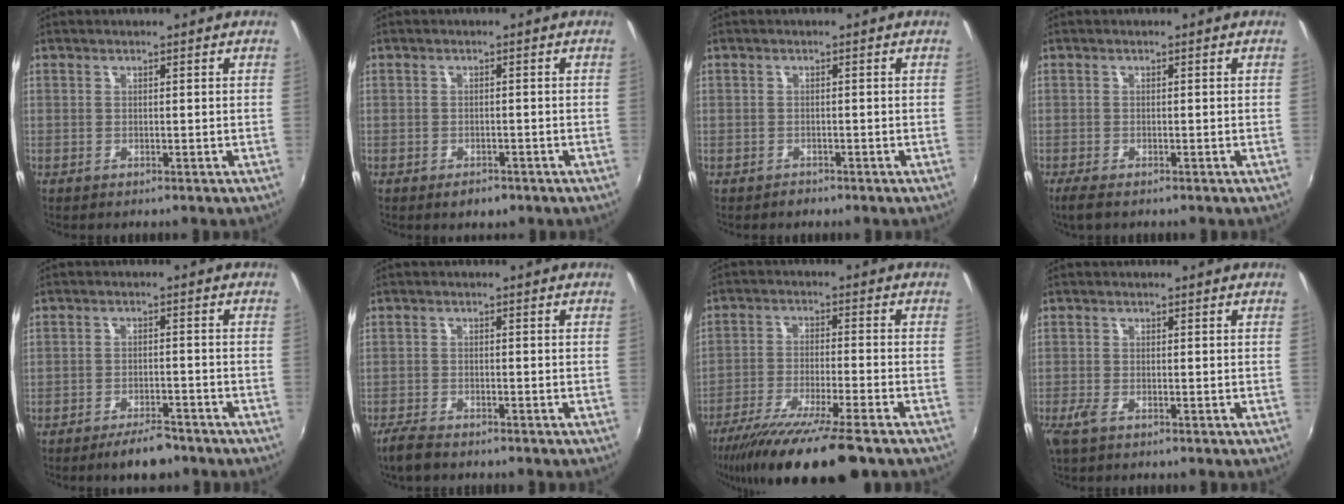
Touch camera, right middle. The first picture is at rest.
{"total": 2.4, "force": [-1.5, 1.6, 1.0], "torque": [-0.019, -0.002, -0.022]}
{"total": 1.4, "force": [-0.9, 1.1, -0.1], "torque": [-0.001, 0.005, -0.013]}
{"total": 2.8, "force": [-2.0, 0.6, 1.8], "torque": [-0.040, -0.011, -0.036]}
{"total": 5.7, "force": [-4.7, 1.7, 2.7], "torque": [-0.062, -0.001, -0.073]}
{"total": 4.2, "force": [-3.6, 1.0, 1.9], "torque": [-0.058, -0.012, -0.071]}
{"total": 16.4, "force": [-12.6, 1.0, 10.5], "torque": [-0.204, -0.044, -0.211]}
{"total": 2.3, "force": [-1.5, 0.7, 1.6], "torque": [-0.036, -0.009, -0.028]}